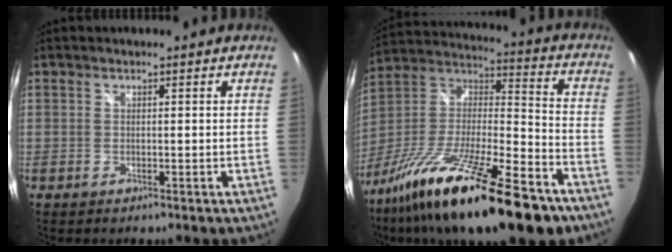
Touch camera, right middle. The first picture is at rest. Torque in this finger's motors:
{"motor_torque": [1.43, -0.71, 0.52, 0.21]}